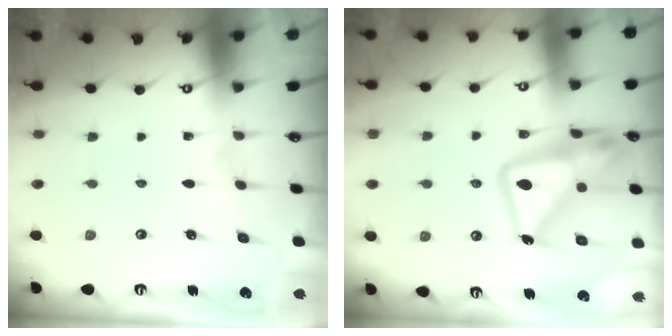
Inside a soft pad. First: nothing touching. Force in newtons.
{"total": 18.7, "press": 18.6, "slide": 1.8}